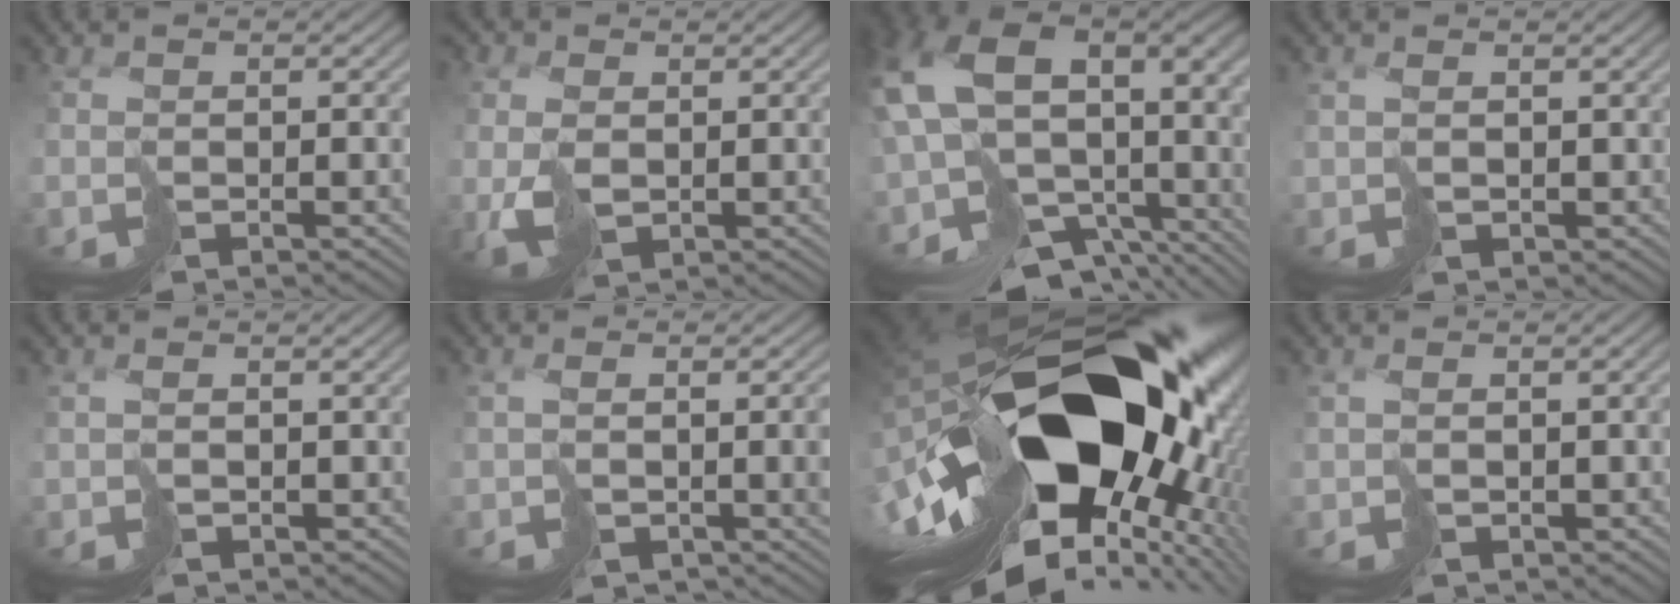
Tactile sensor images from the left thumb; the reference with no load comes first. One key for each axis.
{"total": 3.9, "fx": 0.6, "fy": 2.2, "fz": 3.2, "tx": -0.081, "ty": 0.002, "tz": 0.017}
{"total": 15.5, "fx": -3.6, "fy": 10.8, "fz": 10.5, "tx": -0.261, "ty": -0.050, "tz": -0.013}
{"total": 1.8, "fx": 1.2, "fy": 0.9, "fz": 1.0, "tx": -0.029, "ty": 0.000, "tz": 0.029}
{"total": 1.9, "fx": 1.0, "fy": 1.2, "fz": 1.1, "tx": -0.029, "ty": -0.001, "tz": 0.027}
{"total": 4.7, "fx": 0.4, "fy": 2.3, "fz": 4.1, "tx": -0.082, "ty": -0.014, "tz": 0.027}
{"total": 21.0, "fx": -2.9, "fy": 12.1, "fz": 16.8, "tx": -0.332, "ty": -0.047, "tz": -0.038}
{"total": 2.6, "fx": 0.8, "fy": 1.2, "fz": 2.2, "tx": -0.049, "ty": 0.000, "tz": 0.023}